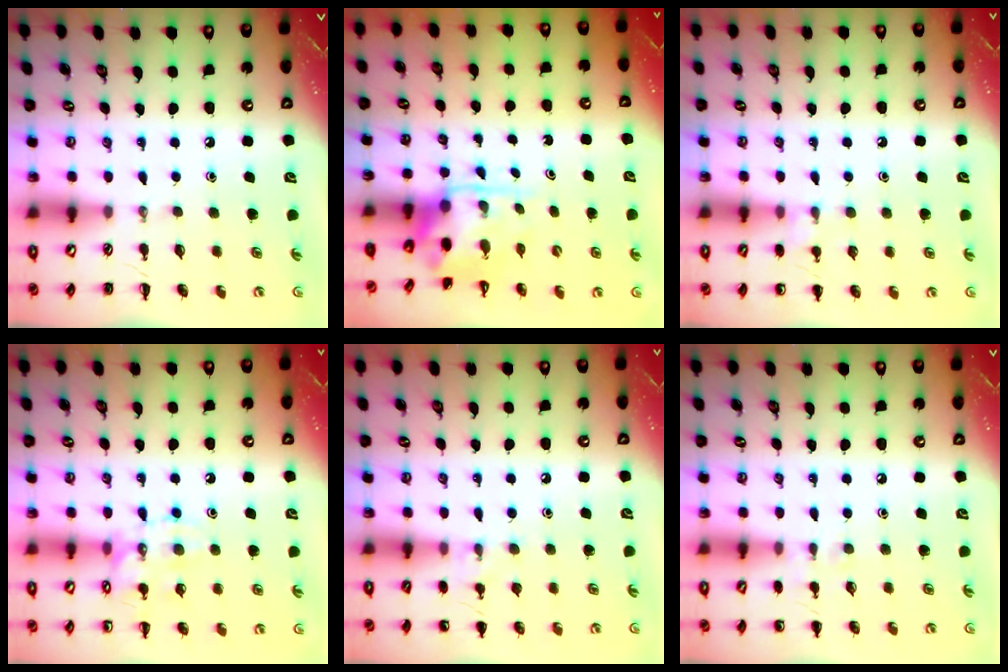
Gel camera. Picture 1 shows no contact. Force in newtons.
{"total": 3.6, "press": 3.5, "slide": 0.8}
{"total": 6.3, "press": 6.1, "slide": 1.6}
{"total": 12.3, "press": 12.3, "slide": 0.7}
{"total": 7.6, "press": 7.3, "slide": 2.0}
{"total": 5.1, "press": 4.8, "slide": 1.6}